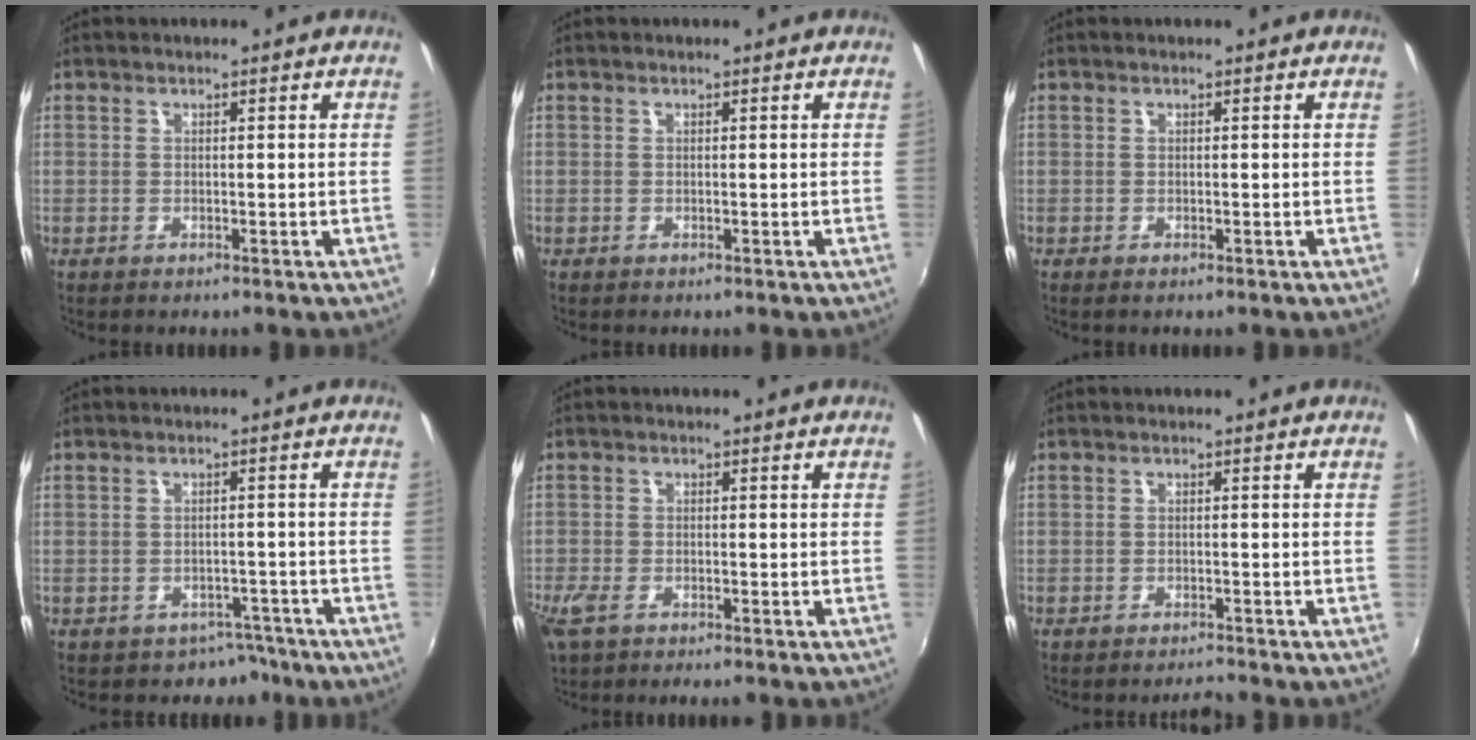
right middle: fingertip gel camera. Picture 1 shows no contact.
{"total": 0.0}
{"total": 0.0}
{"total": 4.1, "force": [-3.1, 2.7, 0.1], "torque": [-0.003, 0.013, -0.040]}
{"total": 4.1, "force": [-2.7, 1.6, 2.6], "torque": [-0.069, -0.012, -0.052]}
{"total": 1.8, "force": [-1.7, -0.1, 0.2], "torque": [-0.011, -0.007, -0.031]}